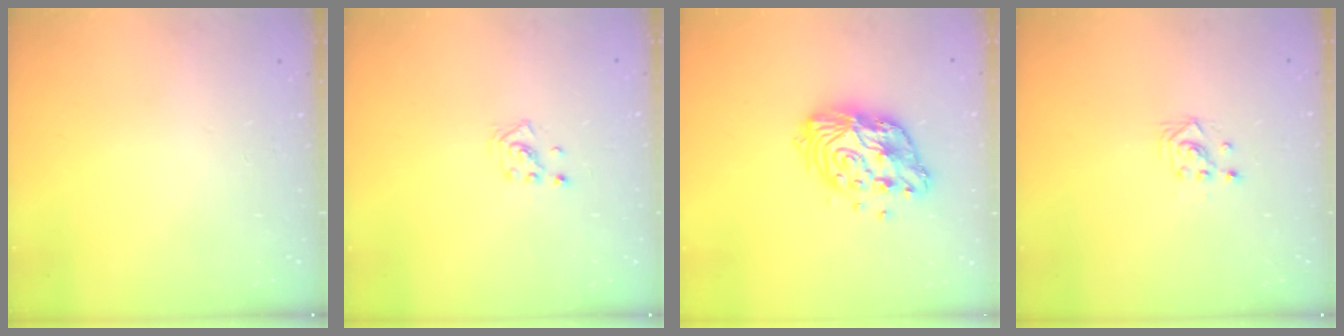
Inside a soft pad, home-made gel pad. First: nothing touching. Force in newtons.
{"total": 1.4, "press": 1.4, "slide": 0.1}
{"total": 12.8, "press": 12.8, "slide": 1.0}
{"total": 3.0, "press": 3.0, "slide": 0.4}